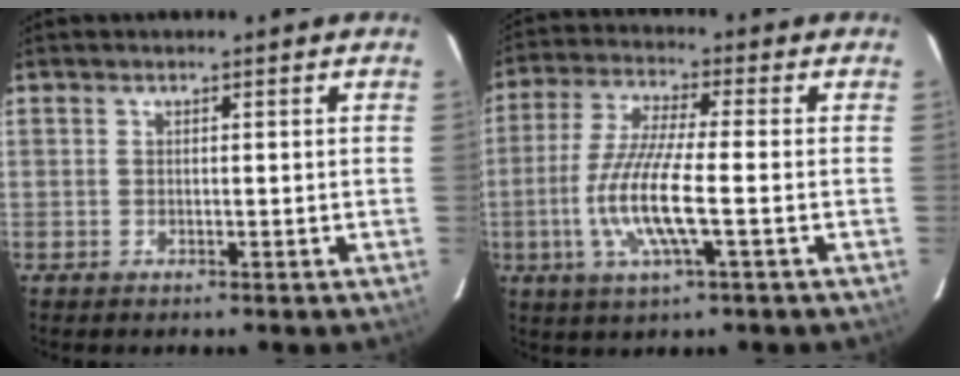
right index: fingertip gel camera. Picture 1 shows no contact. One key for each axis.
{"total": 11.9, "fx": -2.9, "fy": 1.4, "fz": 11.5, "tx": -0.238, "ty": -0.009, "tz": -0.058}